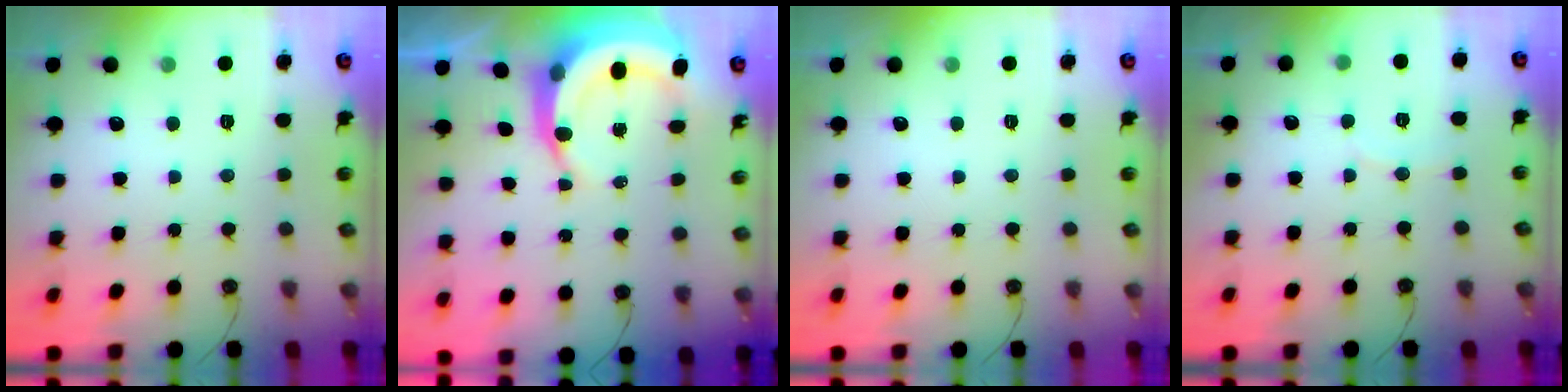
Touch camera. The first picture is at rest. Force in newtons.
{"total": 7.9, "press": 7.8, "slide": 1.1}
{"total": 0.0}
{"total": 3.7, "press": 3.6, "slide": 0.4}